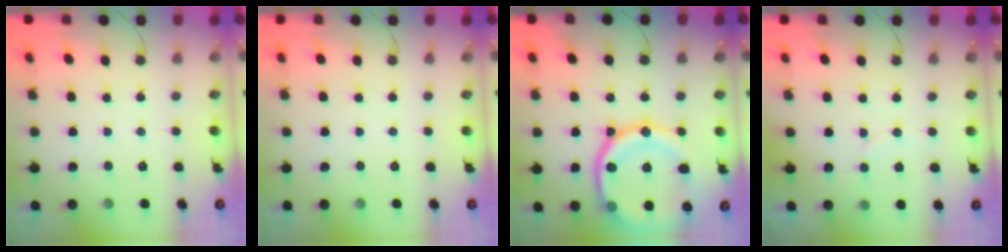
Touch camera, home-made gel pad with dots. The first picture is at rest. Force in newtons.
{"total": 0.0}
{"total": 24.0, "press": 23.9, "slide": 2.6}
{"total": 4.0, "press": 3.9, "slide": 1.0}